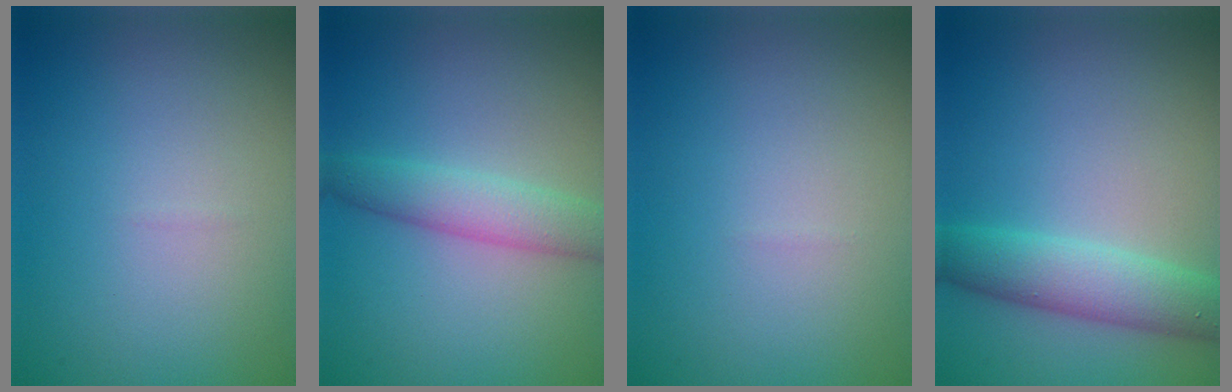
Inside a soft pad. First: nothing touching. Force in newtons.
{"total": 3.3, "press": 3.3, "slide": 0.1}
{"total": 0.0}
{"total": 4.7, "press": 4.7, "slide": 0.3}